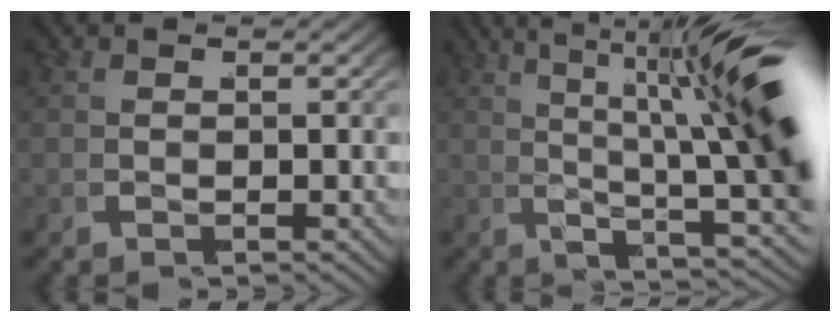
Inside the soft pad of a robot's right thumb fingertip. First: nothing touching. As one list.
[{"total": 13.0, "force": [-0.1, 5.9, 11.6], "torque": [-0.158, -0.020, -0.005]}]